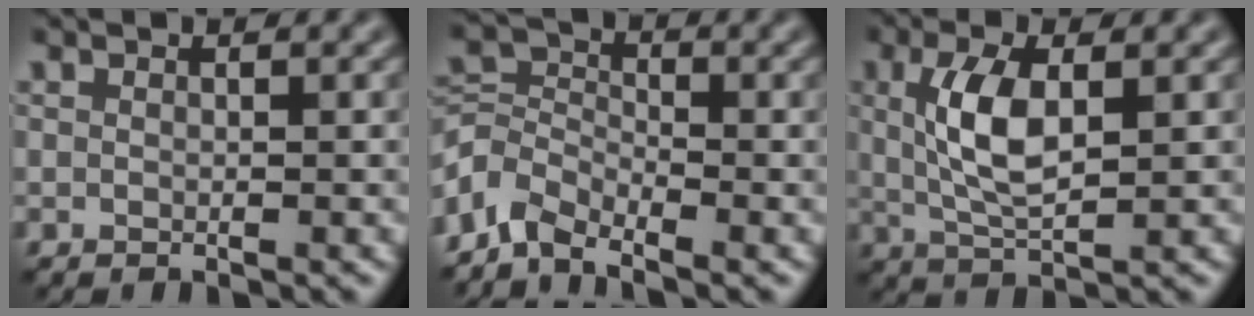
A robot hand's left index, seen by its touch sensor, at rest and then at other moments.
{"total": 3.8, "force": [-3.0, 1.8, 1.3], "torque": [-0.026, 0.001, -0.078]}
{"total": 5.0, "force": [0.6, 2.0, 4.5], "torque": [-0.099, 0.002, 0.012]}